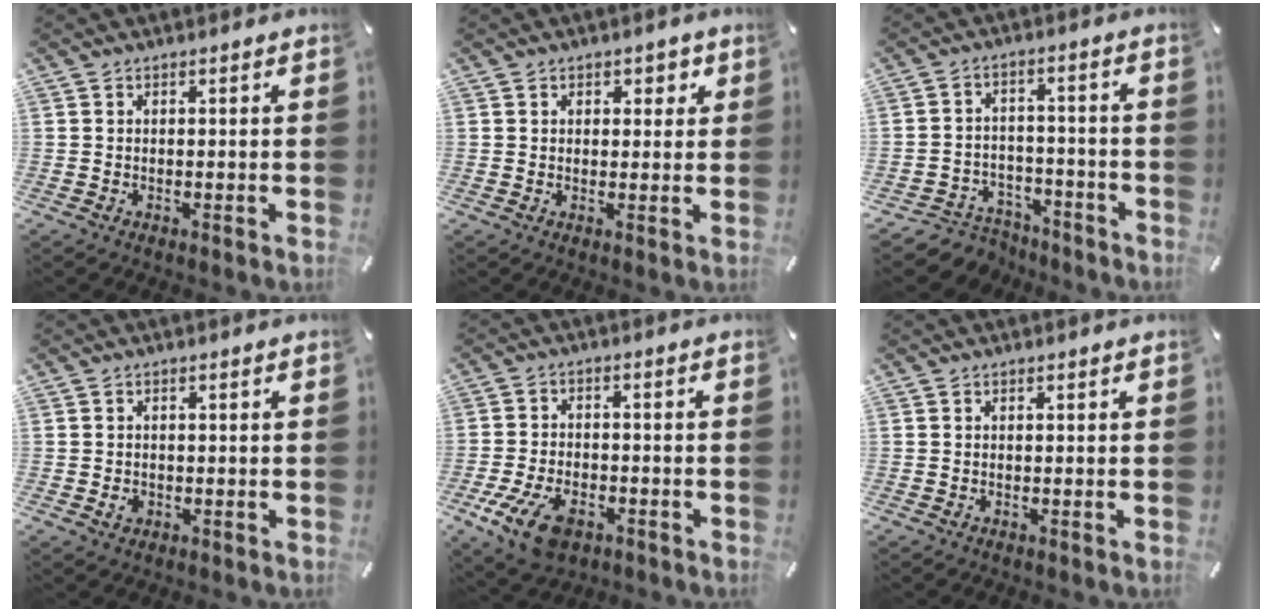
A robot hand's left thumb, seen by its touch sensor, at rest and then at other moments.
{"total": 2.3, "force": [0.9, 1.9, 1.0], "torque": [0.002, -0.003, 0.007]}
{"total": 6.1, "force": [-4.3, 4.1, 1.3], "torque": [-0.027, 0.020, -0.082]}
{"total": 1.7, "force": [-0.4, 1.4, 0.9], "torque": [-0.018, 0.002, -0.008]}
{"total": 10.0, "force": [-5.0, 6.0, 6.3], "torque": [-0.144, 0.011, -0.091]}
{"total": 0.0}